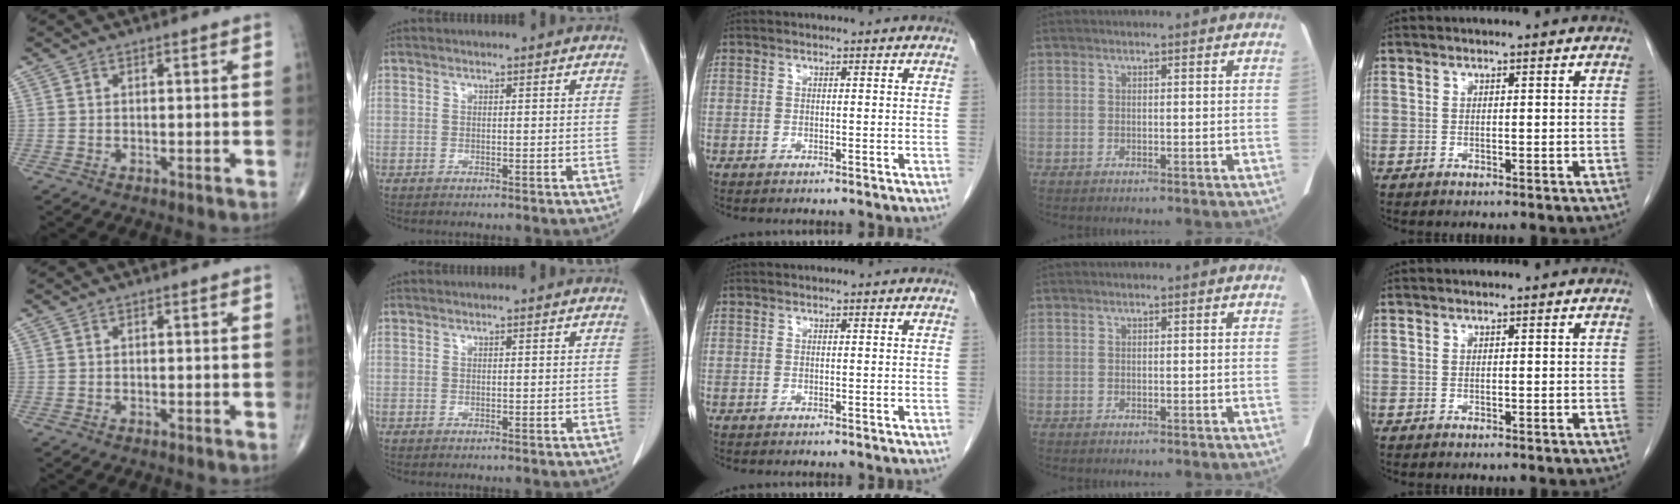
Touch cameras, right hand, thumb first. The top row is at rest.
{}